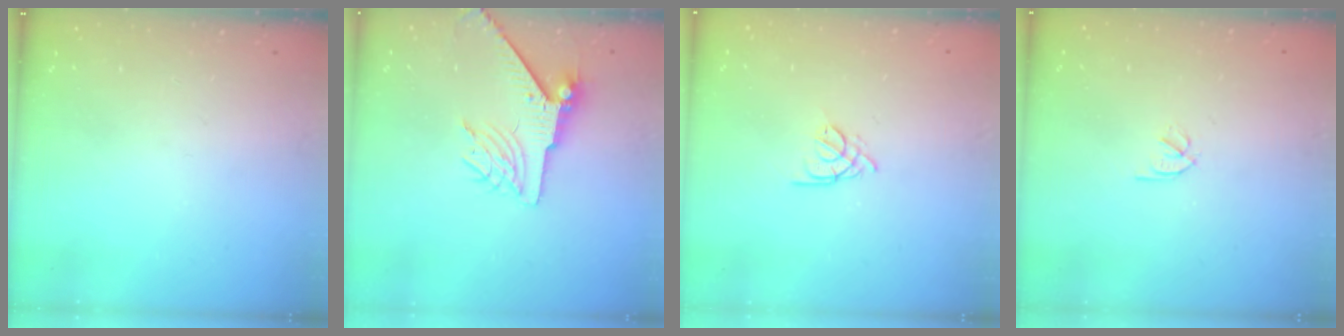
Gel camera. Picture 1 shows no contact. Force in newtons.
{"total": 7.2, "press": 7.2, "slide": 1.0}
{"total": 2.7, "press": 2.6, "slide": 0.5}
{"total": 1.8, "press": 1.7, "slide": 0.5}